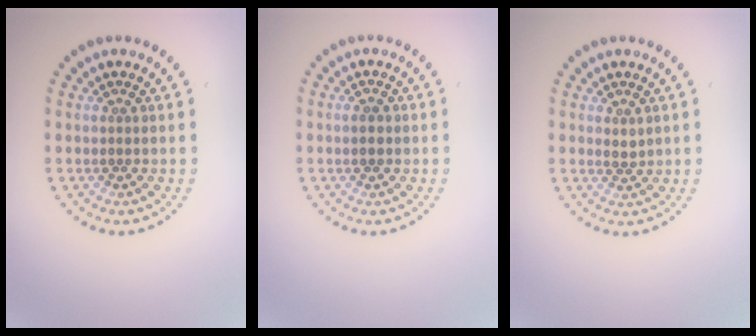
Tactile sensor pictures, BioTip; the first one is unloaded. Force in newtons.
{"total": 1.8, "press": 1.8, "slide": 0.1}
{"total": 0.7, "press": 0.6, "slide": 0.2}